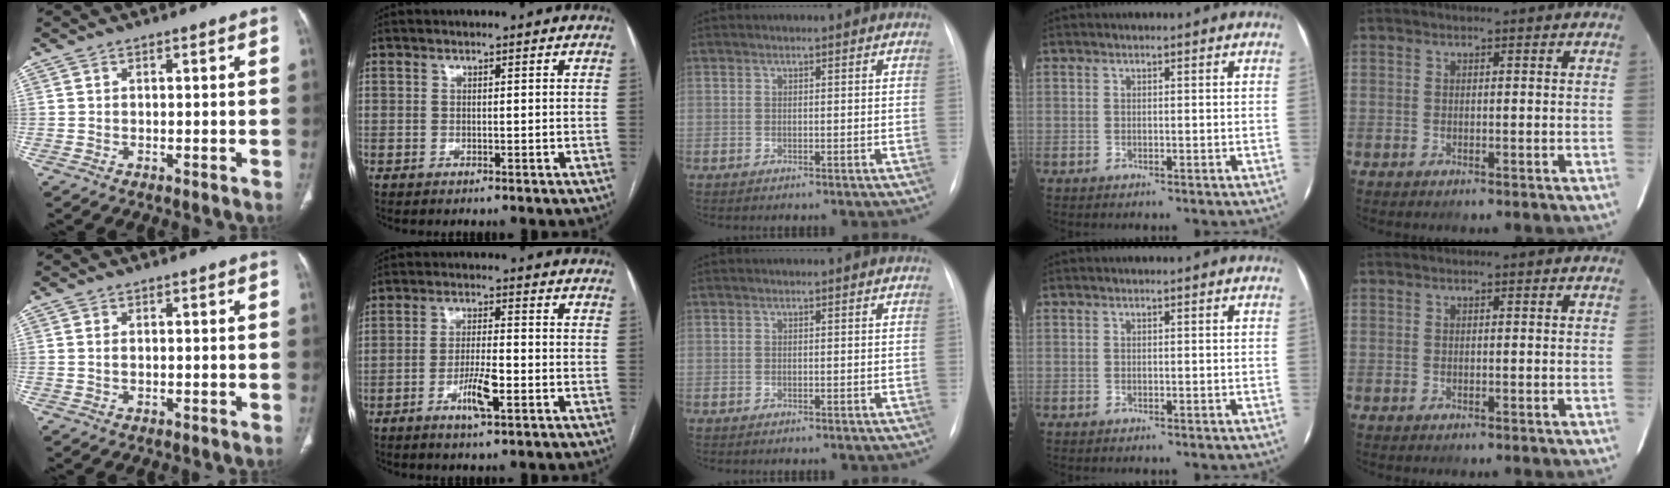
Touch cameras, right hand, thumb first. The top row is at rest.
{"thumb": {"total": 0.8, "force": [0.1, 0.4, 0.7], "torque": [-0.021, 0.000, 0.006]}, "index": {"total": 5.8, "force": [-2.4, 0.9, 5.2], "torque": [-0.098, -0.004, -0.043]}}